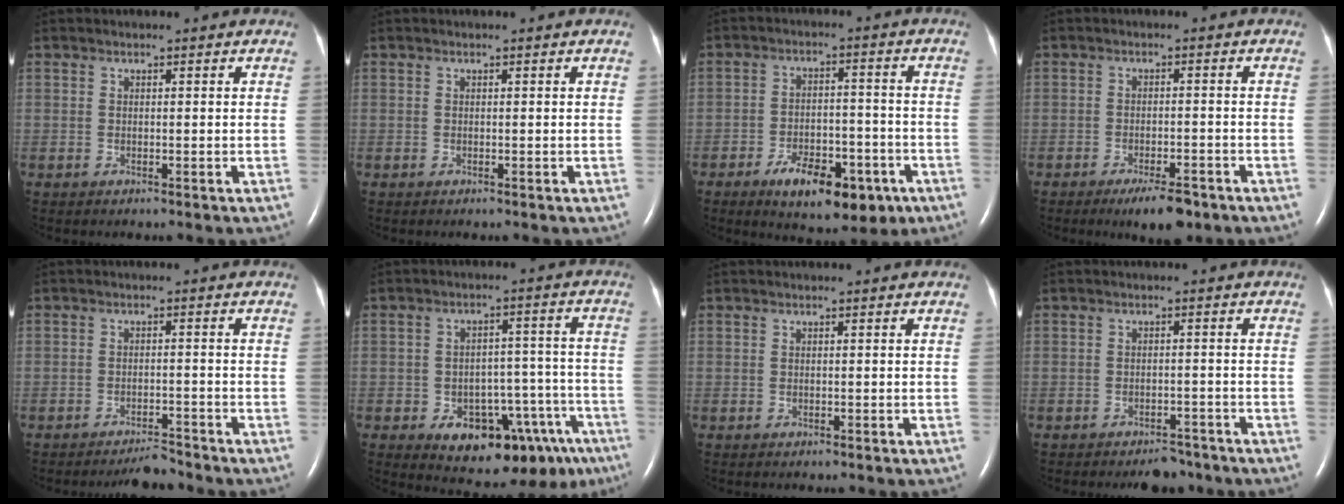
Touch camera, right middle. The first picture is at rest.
{"total": 0.0}
{"total": 11.4, "force": [-6.3, 5.1, 8.1], "torque": [-0.119, 0.001, -0.088]}
{"total": 5.5, "force": [-3.8, 1.4, 3.7], "torque": [-0.059, -0.005, -0.055]}
{"total": 2.9, "force": [-2.9, -0.1, 0.5], "torque": [-0.009, -0.012, -0.047]}
{"total": 15.5, "force": [-9.2, 7.4, 10.0], "torque": [-0.090, 0.040, -0.117]}
{"total": 0.0}
{"total": 3.5, "force": [-3.1, 1.4, 1.1], "torque": [-0.016, 0.002, -0.042]}